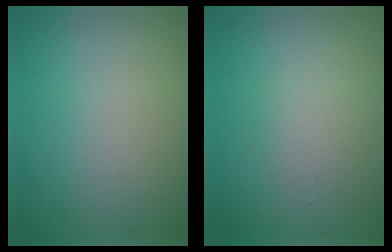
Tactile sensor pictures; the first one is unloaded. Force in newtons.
{"total": 1.6, "press": 1.6, "slide": 0.0}